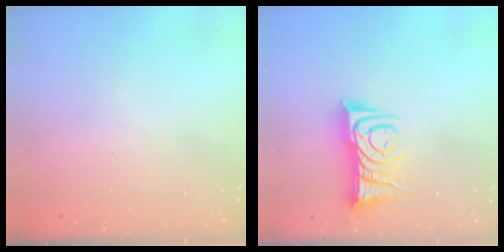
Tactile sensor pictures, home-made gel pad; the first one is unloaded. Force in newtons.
{"total": 8.4, "press": 8.3, "slide": 1.0}